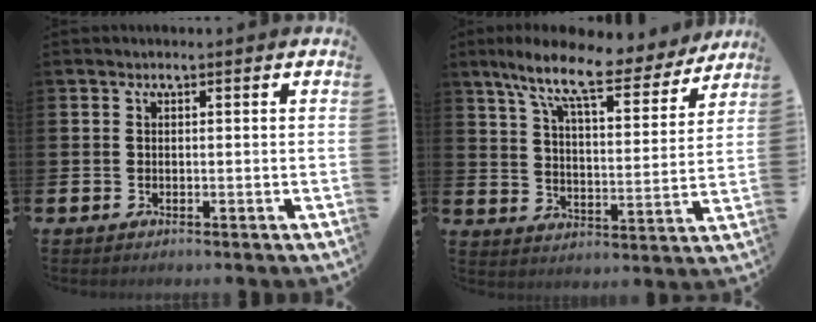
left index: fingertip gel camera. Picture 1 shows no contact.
{"total": 11.5, "force": [9.3, 2.9, 6.1], "torque": [-0.140, -0.048, 0.157]}